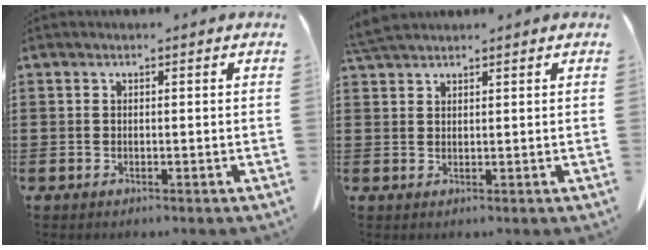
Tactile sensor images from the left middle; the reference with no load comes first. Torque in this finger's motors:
{"motor_torque": [0.55, 0.06, 0.19, 0.14]}